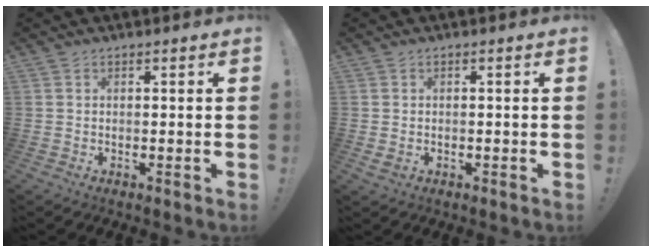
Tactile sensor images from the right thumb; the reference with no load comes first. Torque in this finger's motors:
{"motor_torque": [-0.17, 0.19, 0.20, 0.04, 0.01]}